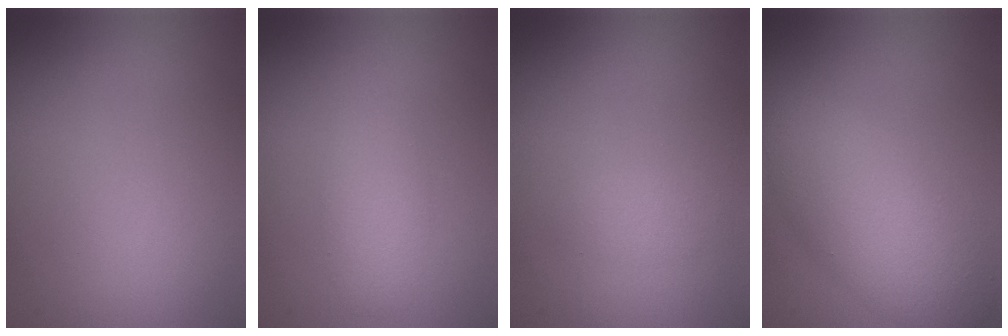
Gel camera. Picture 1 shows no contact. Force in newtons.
{"total": 2.4, "press": 2.4, "slide": 0.1}
{"total": 0.9, "press": 0.9, "slide": 0.0}
{"total": 5.3, "press": 5.3, "slide": 0.1}